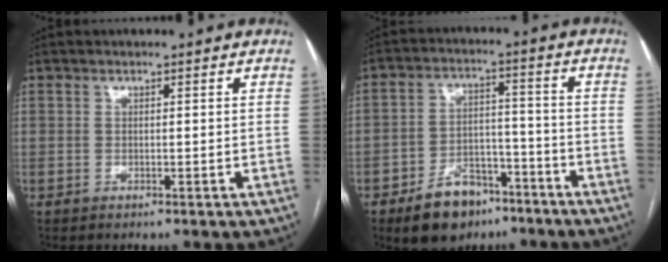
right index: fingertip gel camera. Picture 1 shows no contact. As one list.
[{"total": 9.7, "force": [-6.4, 5.7, 4.6], "torque": [-0.082, 0.014, -0.101]}]